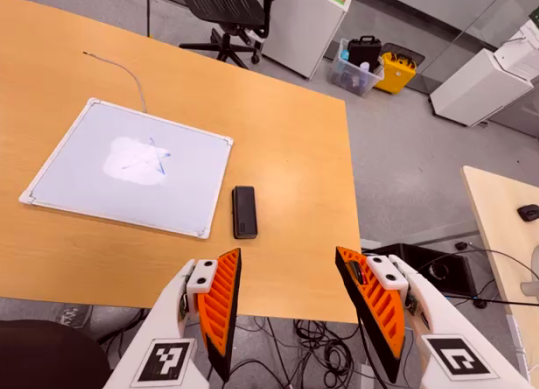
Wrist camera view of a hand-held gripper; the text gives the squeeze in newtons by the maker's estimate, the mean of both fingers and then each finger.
{"total": 0.0}